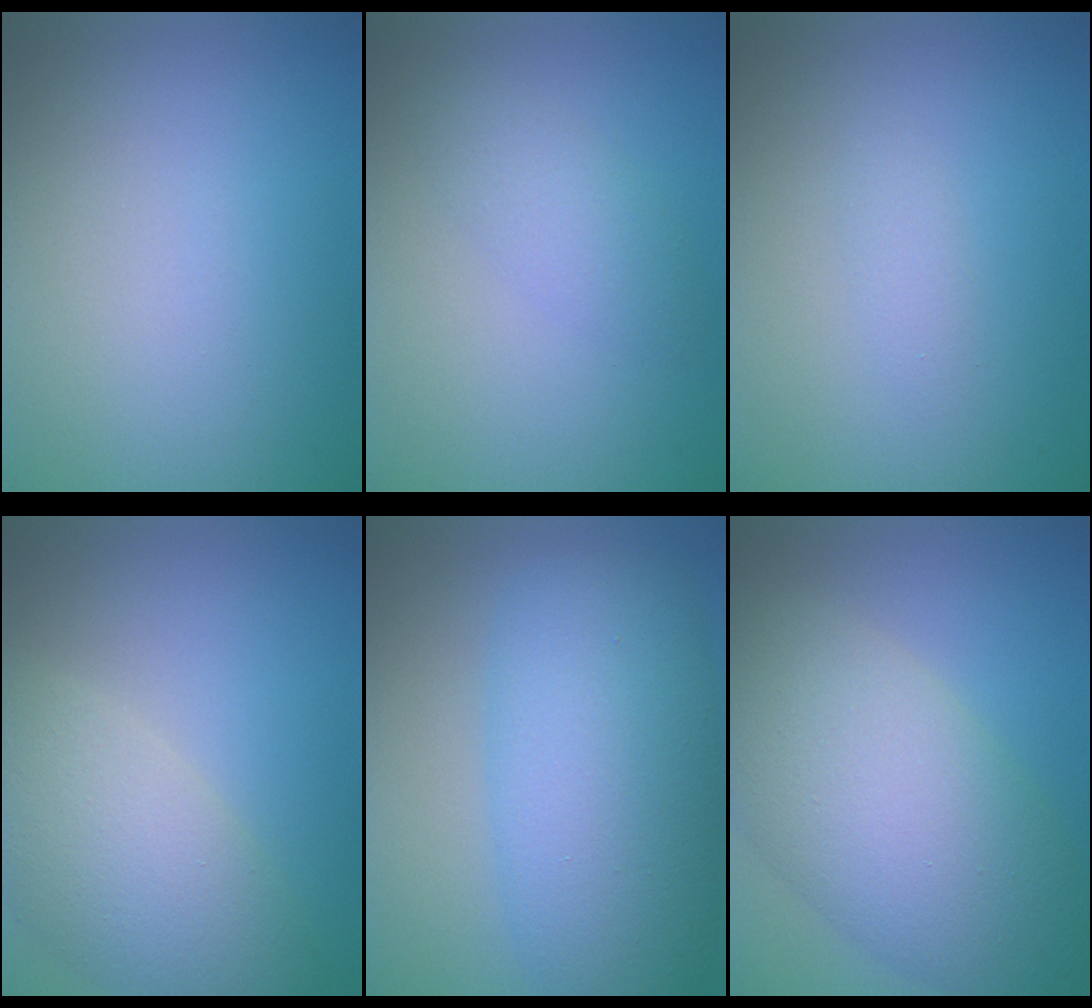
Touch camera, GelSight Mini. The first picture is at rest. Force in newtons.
{"total": 2.0, "press": 2.0, "slide": 0.1}
{"total": 0.9, "press": 0.9, "slide": 0.0}
{"total": 6.8, "press": 6.8, "slide": 0.6}
{"total": 9.3, "press": 9.3, "slide": 0.2}
{"total": 10.7, "press": 10.7, "slide": 0.4}